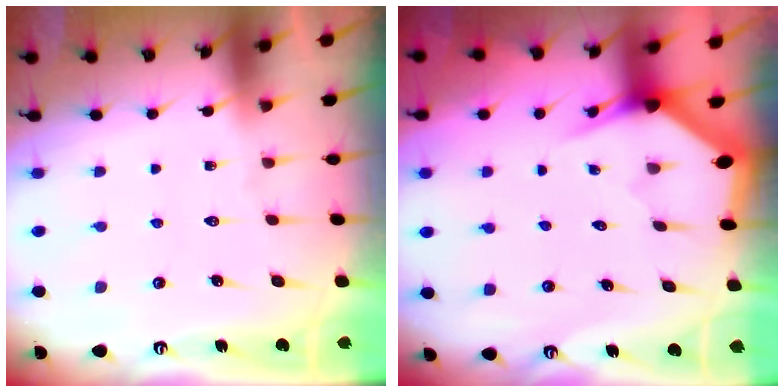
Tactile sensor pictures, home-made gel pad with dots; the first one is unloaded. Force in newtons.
{"total": 3.0, "press": 3.0, "slide": 0.1}